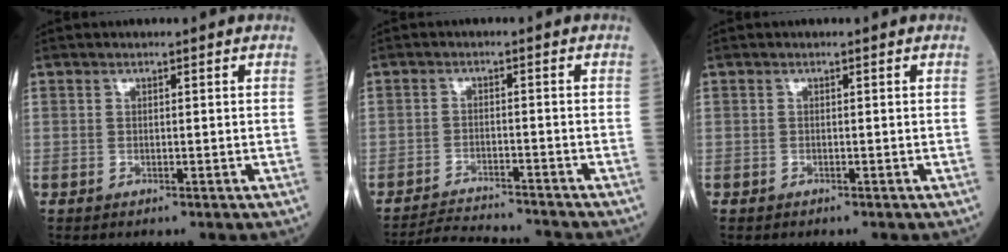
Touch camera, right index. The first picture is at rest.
{"total": 8.1, "force": [-8.0, -0.2, 1.2], "torque": [-0.019, -0.006, -0.130]}
{"total": 0.0}